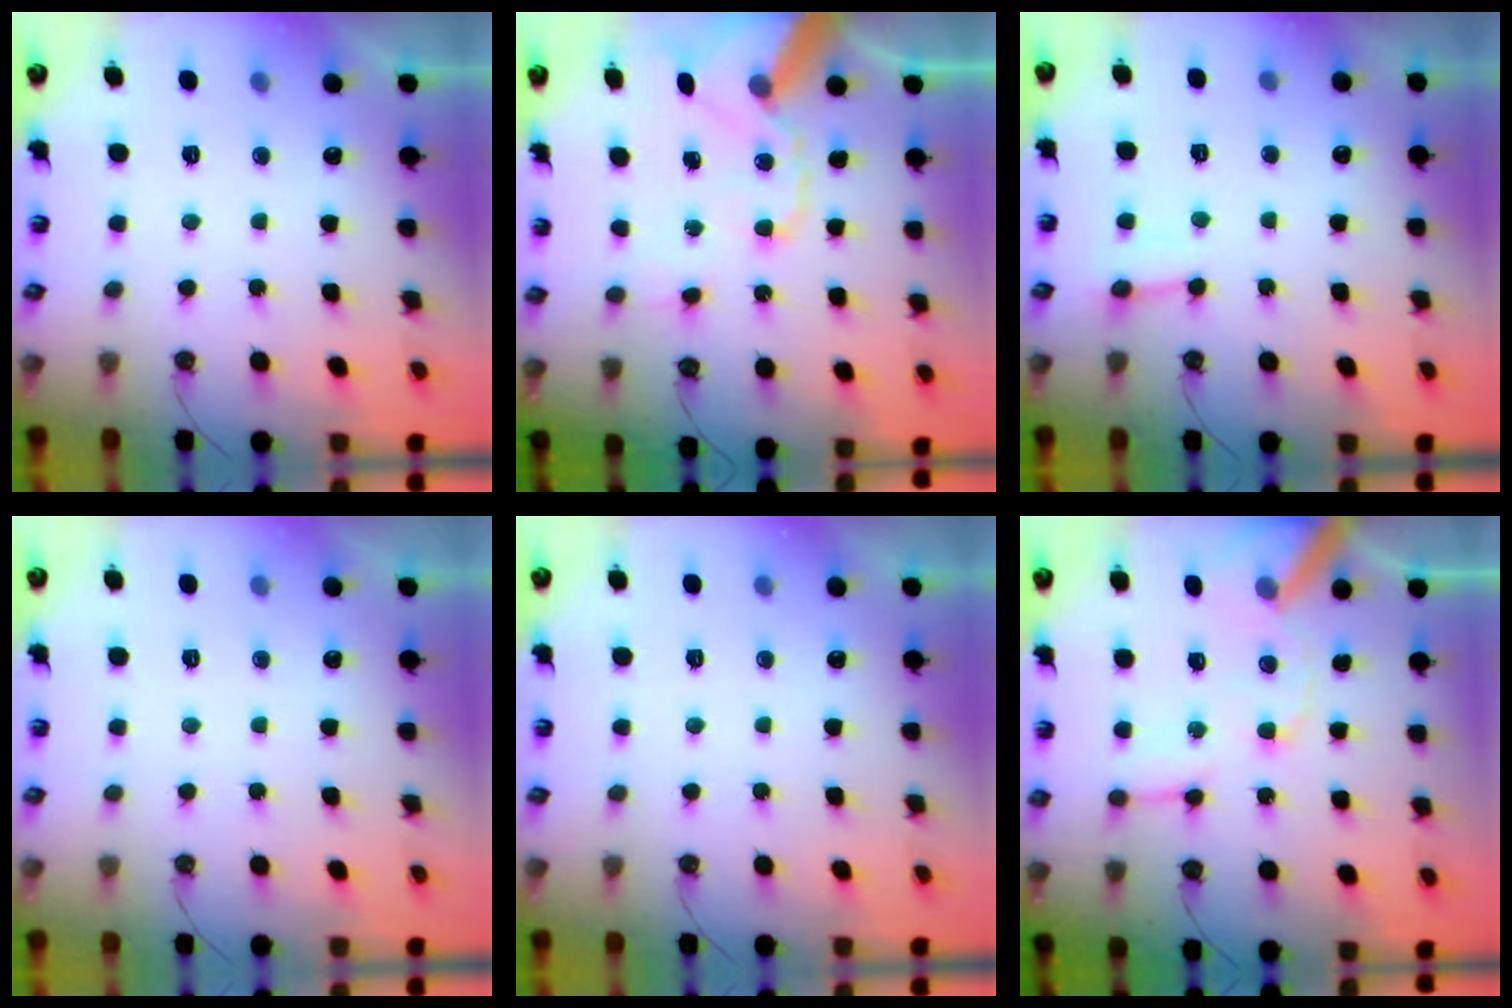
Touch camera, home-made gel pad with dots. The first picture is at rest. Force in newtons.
{"total": 17.7, "press": 17.5, "slide": 2.6}
{"total": 2.8, "press": 2.8, "slide": 0.3}
{"total": 0.0}
{"total": 0.0}
{"total": 13.9, "press": 13.8, "slide": 2.0}